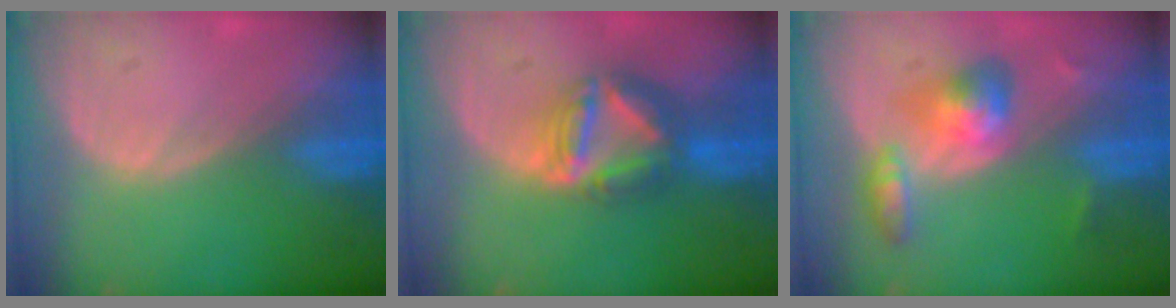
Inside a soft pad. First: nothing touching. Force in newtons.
{"total": 7.9, "press": 6.8, "slide": 4.0}
{"total": 5.7, "press": 5.7, "slide": 0.6}